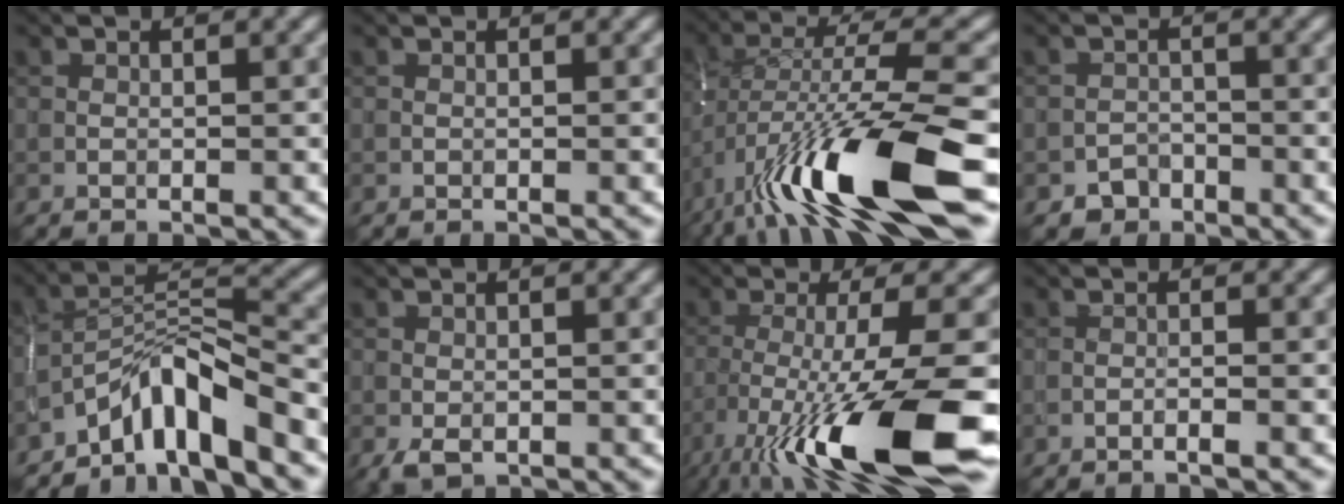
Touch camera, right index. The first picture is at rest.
{"total": 0.0}
{"total": 12.5, "force": [-5.5, 3.0, 10.8], "torque": [-0.198, 0.006, -0.096]}
{"total": 1.9, "force": [-1.4, 1.2, 0.2], "torque": [0.006, 0.005, -0.027]}
{"total": 6.3, "force": [-4.7, 1.3, 4.1], "torque": [-0.064, 0.011, -0.088]}
{"total": 1.6, "force": [-0.8, 0.9, 1.1], "torque": [-0.025, -0.008, -0.013]}
{"total": 13.7, "force": [-6.7, 2.6, 11.7], "torque": [-0.208, -0.025, -0.111]}
{"total": 1.1, "force": [-0.7, 0.1, 0.8], "torque": [-0.015, 0.005, -0.017]}